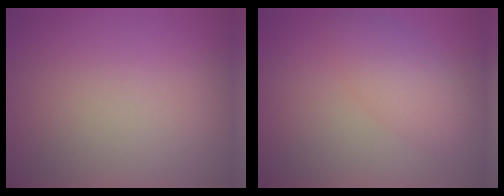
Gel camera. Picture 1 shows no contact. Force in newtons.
{"total": 3.5, "press": 3.4, "slide": 0.1}